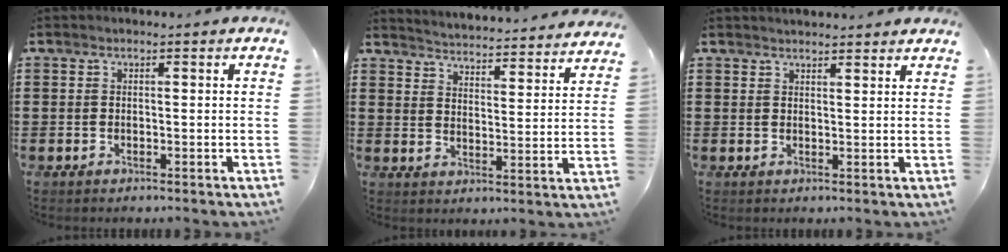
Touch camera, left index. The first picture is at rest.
{"total": 3.8, "force": [3.7, -0.9, -0.2], "torque": [-0.018, -0.038, 0.058]}
{"total": 1.7, "force": [1.7, 0.0, -0.1], "torque": [-0.003, 0.002, 0.033]}